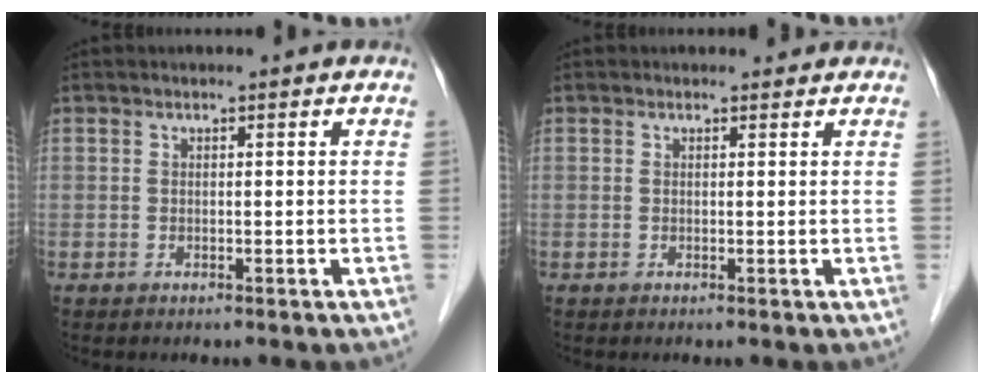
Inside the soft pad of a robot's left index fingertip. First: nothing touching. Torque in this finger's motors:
{"motor_torque": [1.12, -1.02, 0.04, -0.02]}